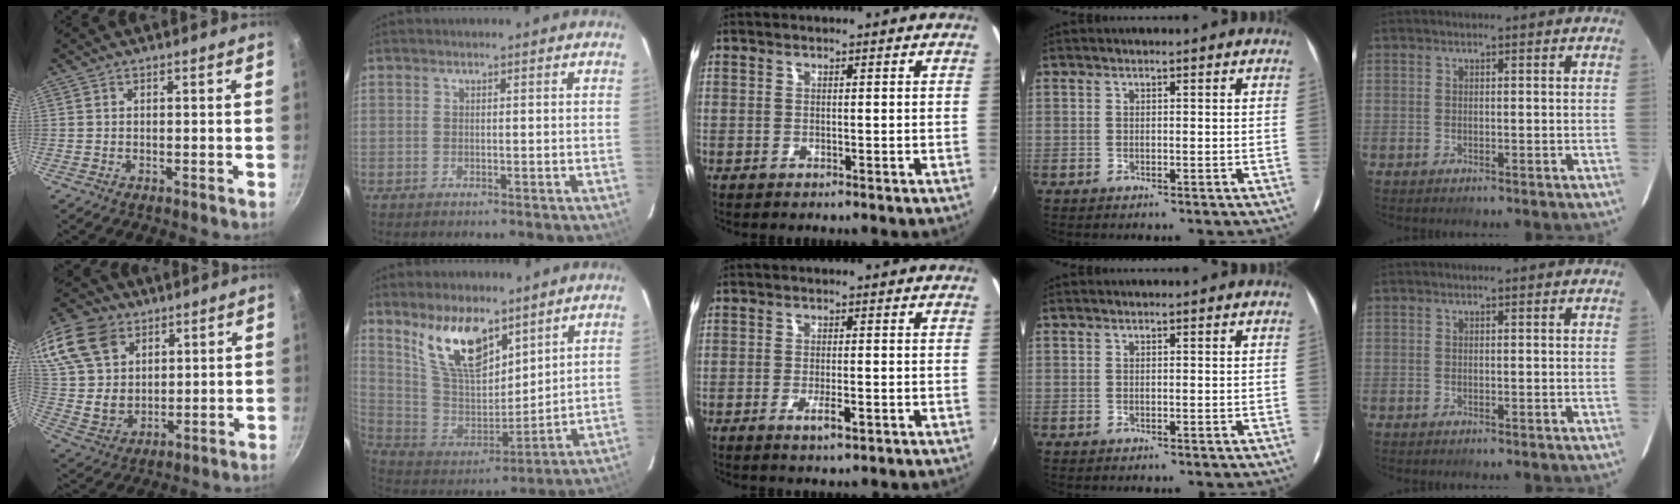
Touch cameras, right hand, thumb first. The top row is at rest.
{"thumb": {"total": 23.0, "force": [11.6, 16.3, 11.3], "torque": [-0.244, 0.001, 0.230]}, "index": {"total": 15.4, "force": [9.9, 6.8, 9.6], "torque": [-0.185, 0.000, 0.204]}, "middle": {"total": 3.2, "force": [-1.6, 0.7, 2.6], "torque": [-0.051, -0.008, -0.028]}}